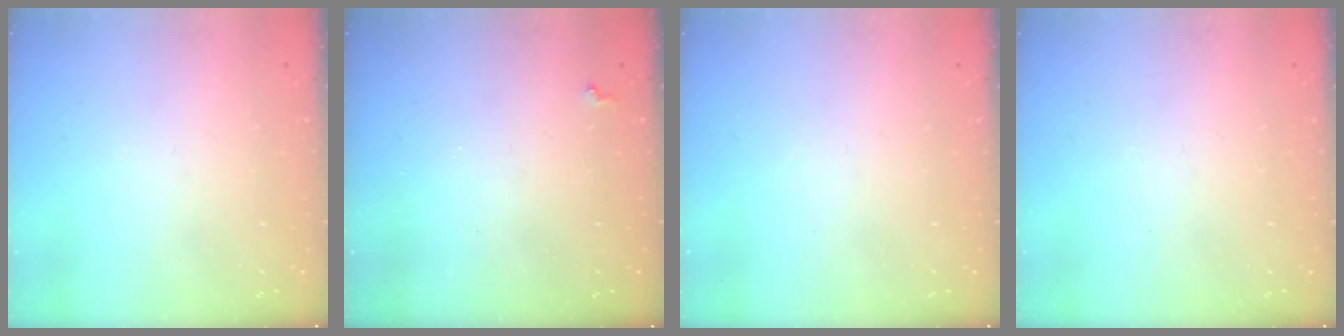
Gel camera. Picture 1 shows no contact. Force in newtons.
{"total": 0.8, "press": 0.8, "slide": 0.3}
{"total": 0.0}
{"total": 0.0}